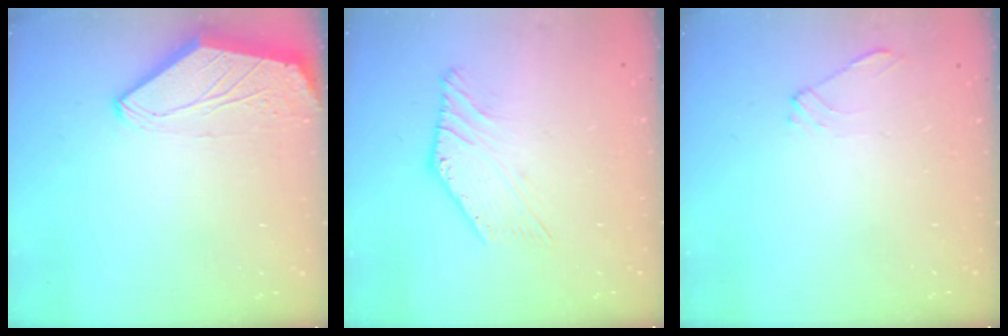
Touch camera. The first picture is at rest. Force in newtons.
{"total": 3.1, "press": 3.1, "slide": 0.2}
{"total": 2.3, "press": 2.2, "slide": 0.6}